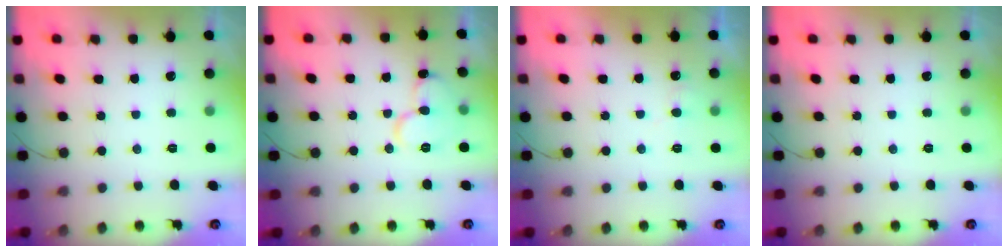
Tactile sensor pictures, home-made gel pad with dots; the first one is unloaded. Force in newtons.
{"total": 11.2, "press": 11.1, "slide": 1.2}
{"total": 4.7, "press": 4.7, "slide": 0.4}
{"total": 0.0}